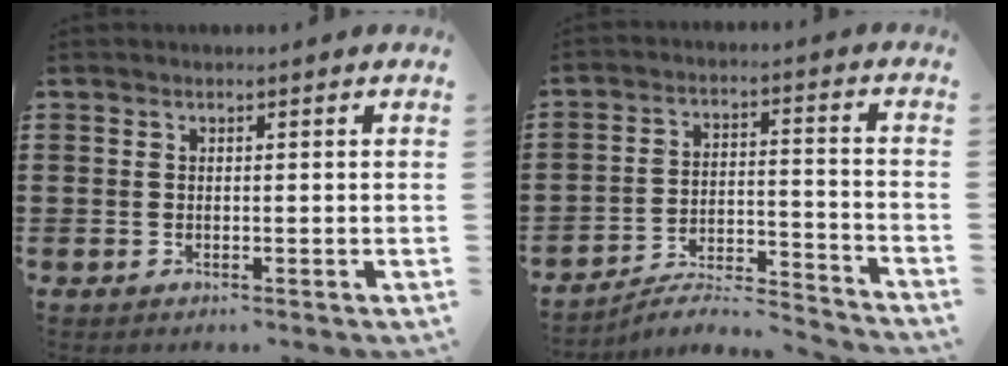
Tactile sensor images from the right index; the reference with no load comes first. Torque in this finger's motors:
{"motor_torque": [-0.88, 1.02, -1.05, -0.21]}